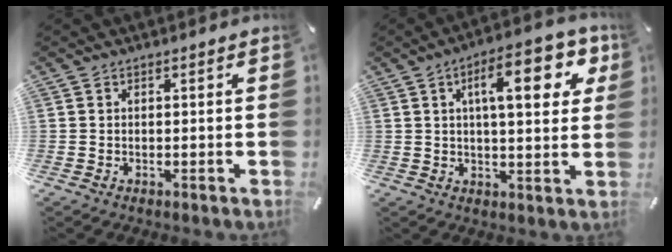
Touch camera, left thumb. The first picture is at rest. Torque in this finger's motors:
{"motor_torque": [2.48, 2.53, 1.05, -0.95, 0.48]}